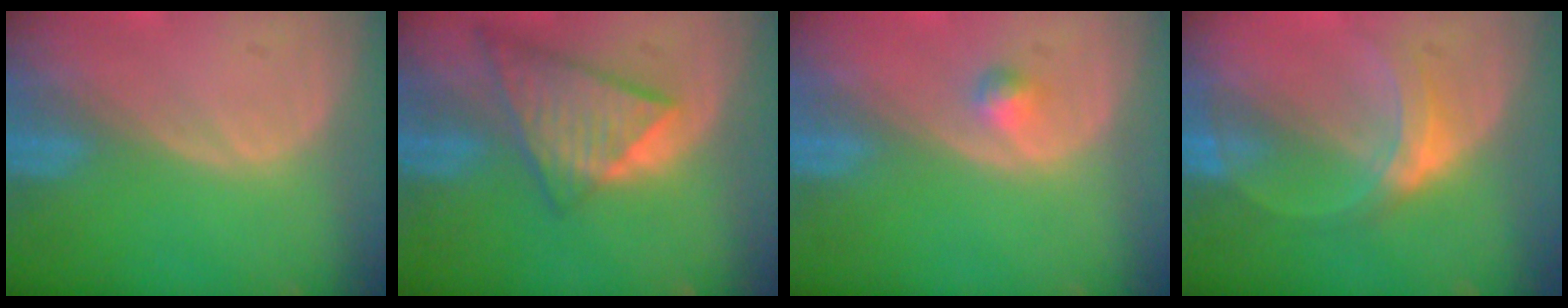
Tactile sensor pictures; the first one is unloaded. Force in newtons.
{"total": 9.0, "press": 7.8, "slide": 4.4}
{"total": 1.5, "press": 1.5, "slide": 0.3}
{"total": 5.1, "press": 4.8, "slide": 1.7}